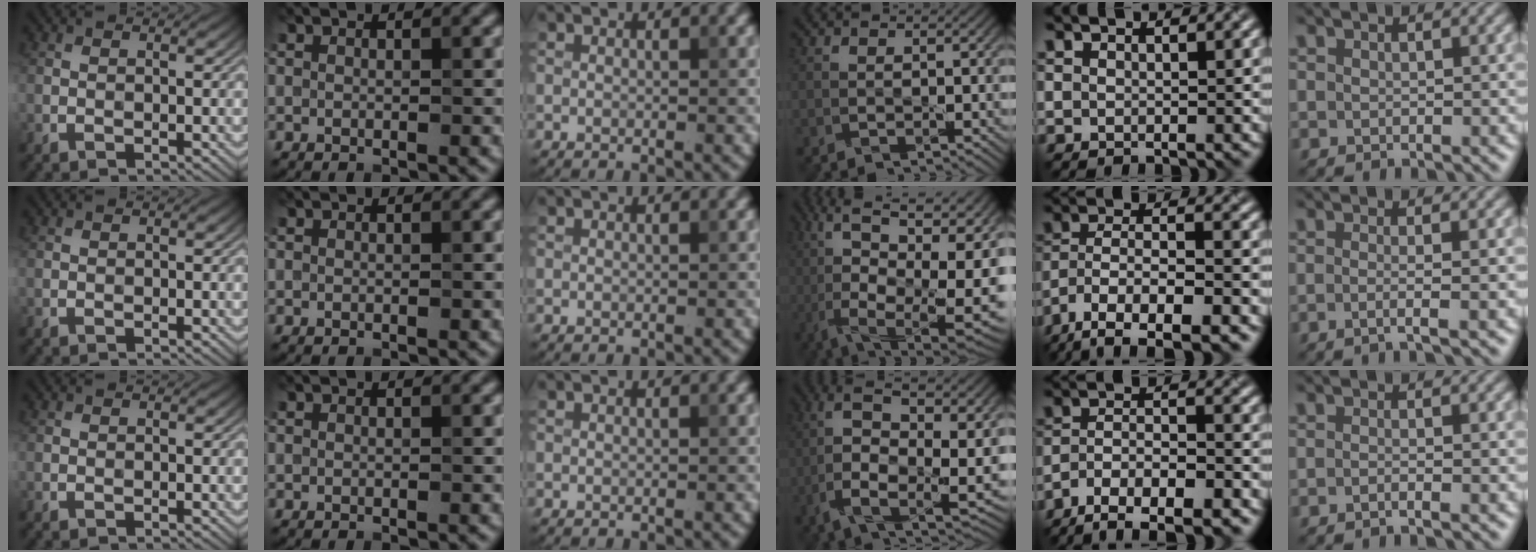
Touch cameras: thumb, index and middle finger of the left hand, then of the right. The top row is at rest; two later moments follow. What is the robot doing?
{"motion": "squeeze", "object": "bubble wrap"}